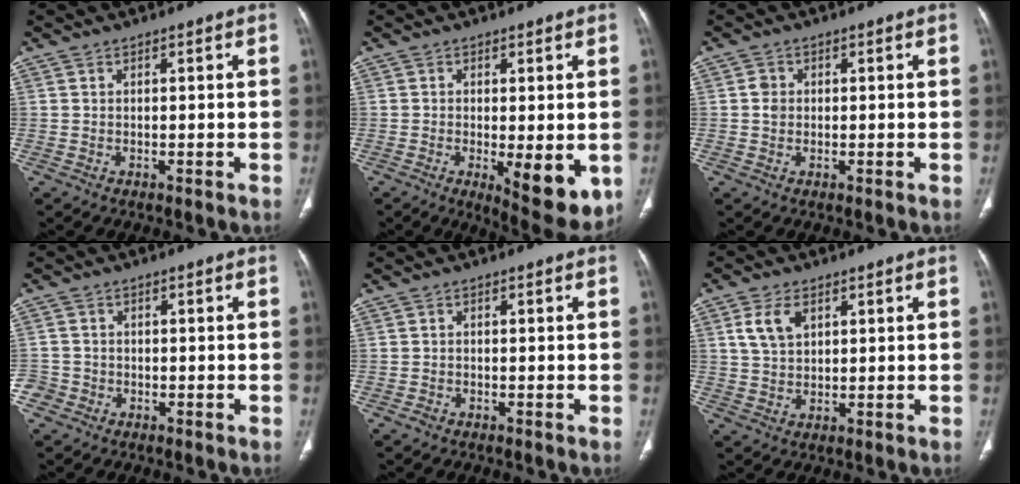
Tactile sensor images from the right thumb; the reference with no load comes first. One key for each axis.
{"total": 10.0, "fx": -2.2, "fy": 3.6, "fz": 9.0, "tx": -0.118, "ty": -0.024, "tz": -0.022}
{"total": 2.0, "fx": 0.1, "fy": 1.8, "fz": 0.9, "tx": -0.009, "ty": 0.003, "tz": 0.002}
{"total": 3.1, "fx": -1.4, "fy": 2.8, "fz": 0.4, "tx": 0.001, "ty": 0.015, "tz": -0.031}
{"total": 0.9, "fx": -0.6, "fy": 0.6, "fz": 0.3, "tx": -0.006, "ty": 0.001, "tz": -0.014}
{"total": 5.6, "fx": 2.3, "fy": 3.4, "fz": 3.8, "tx": -0.069, "ty": -0.004, "tz": 0.048}